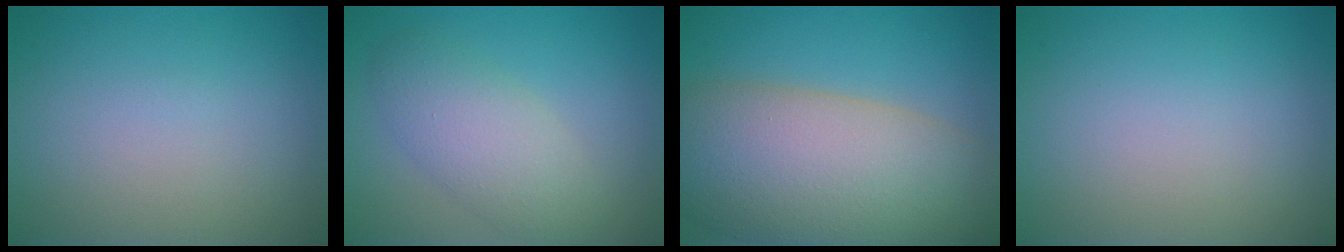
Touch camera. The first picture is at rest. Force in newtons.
{"total": 4.5, "press": 4.4, "slide": 0.4}
{"total": 13.5, "press": 13.4, "slide": 0.9}
{"total": 0.0}